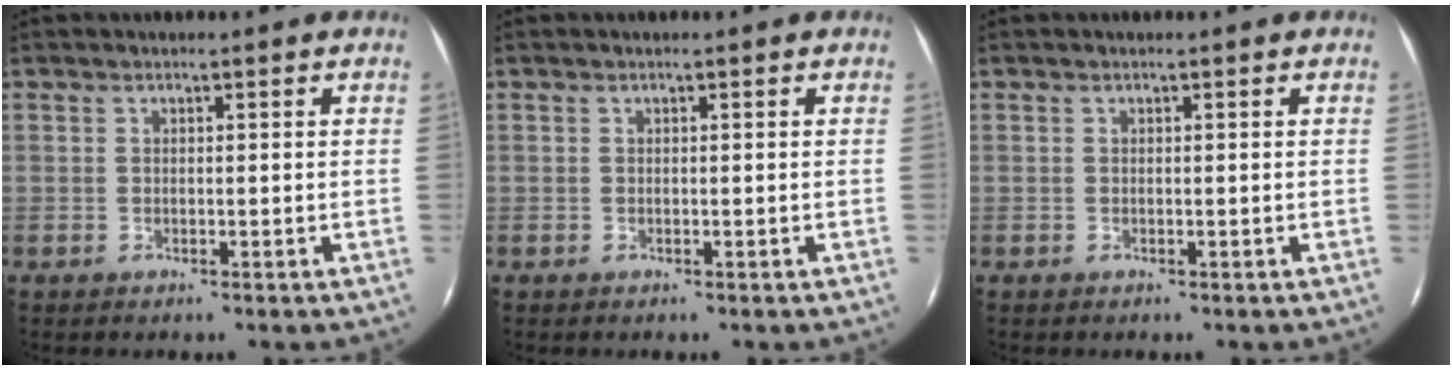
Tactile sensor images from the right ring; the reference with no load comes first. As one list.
[{"total": 0.0}, {"total": 0.0}]